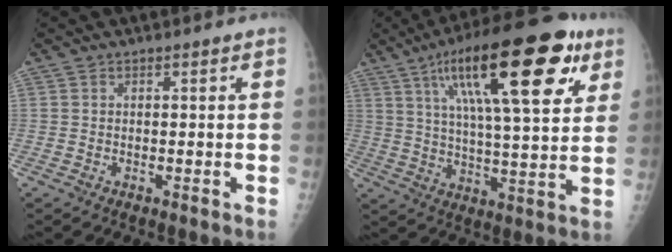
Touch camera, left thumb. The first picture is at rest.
{"total": 24.5, "force": [11.5, 7.2, 20.4], "torque": [-0.298, -0.012, 0.178]}